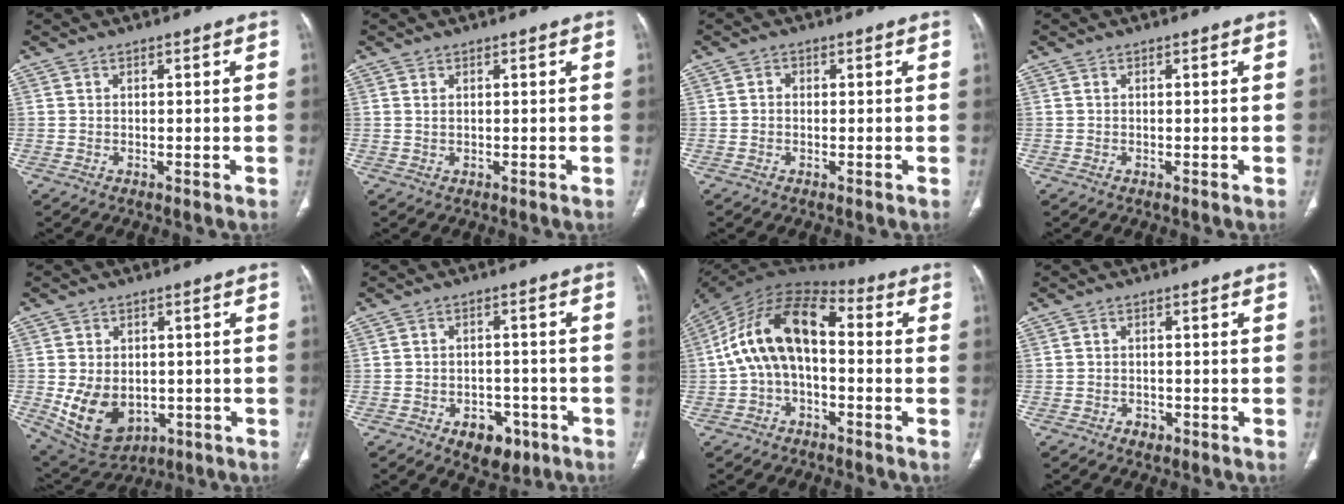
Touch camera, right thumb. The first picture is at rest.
{"total": 0.8, "force": [0.4, 0.4, 0.6], "torque": [-0.014, 0.003, 0.012]}
{"total": 1.1, "force": [0.0, 1.0, 0.5], "torque": [-0.002, 0.004, -0.003]}
{"total": 0.0}
{"total": 12.0, "force": [-2.2, 8.8, 7.9], "torque": [-0.115, 0.000, -0.008]}
{"total": 7.4, "force": [-3.9, 4.9, 4.0], "torque": [-0.026, 0.027, -0.049]}
{"total": 15.4, "force": [-0.2, 8.8, 12.6], "torque": [-0.221, 0.051, -0.015]}
{"total": 1.8, "force": [-1.1, 1.3, 0.6], "torque": [-0.006, 0.007, -0.013]}